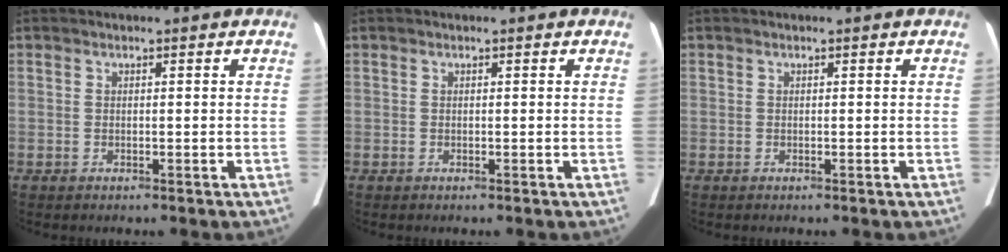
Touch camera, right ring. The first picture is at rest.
{"total": 0.0}
{"total": 0.0}